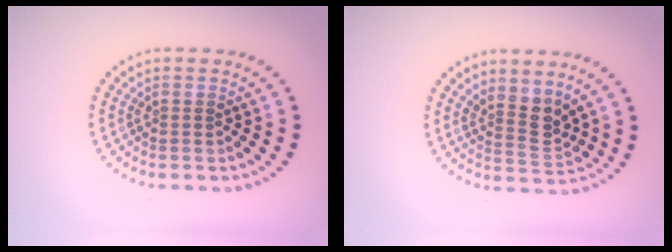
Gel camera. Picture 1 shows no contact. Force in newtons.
{"total": 2.8, "press": 2.0, "slide": 1.9}